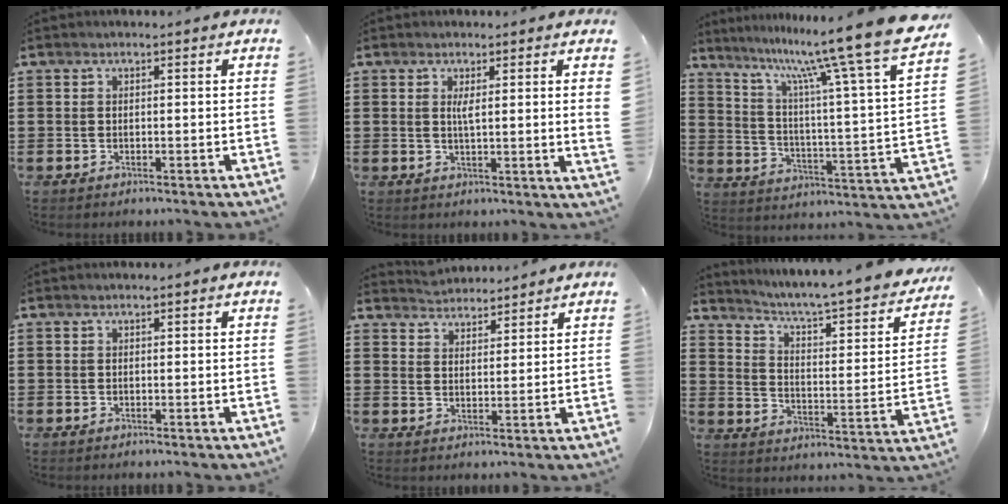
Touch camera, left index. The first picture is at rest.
{"total": 2.7, "force": [1.1, -0.4, 2.4], "torque": [-0.052, -0.007, 0.016]}
{"total": 13.1, "force": [10.8, -0.9, 7.4], "torque": [-0.149, -0.088, 0.165]}
{"total": 0.0}
{"total": 3.3, "force": [3.2, 0.0, -0.9], "torque": [0.004, -0.016, 0.060]}
{"total": 3.8, "force": [3.3, -0.3, 2.0], "torque": [-0.059, -0.040, 0.041]}